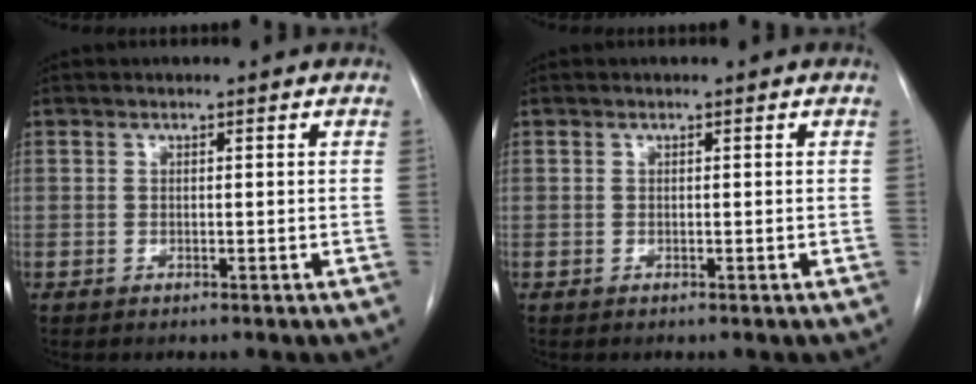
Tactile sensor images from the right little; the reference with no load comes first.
{"total": 0.0}